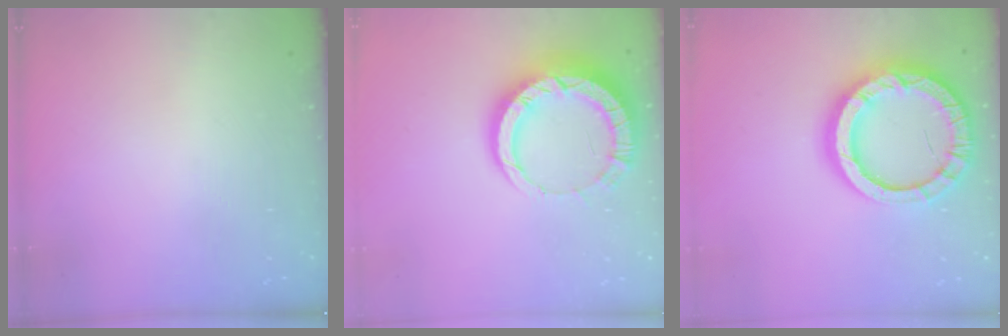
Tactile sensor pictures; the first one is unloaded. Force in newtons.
{"total": 12.4, "press": 12.3, "slide": 1.2}
{"total": 20.3, "press": 20.2, "slide": 2.0}